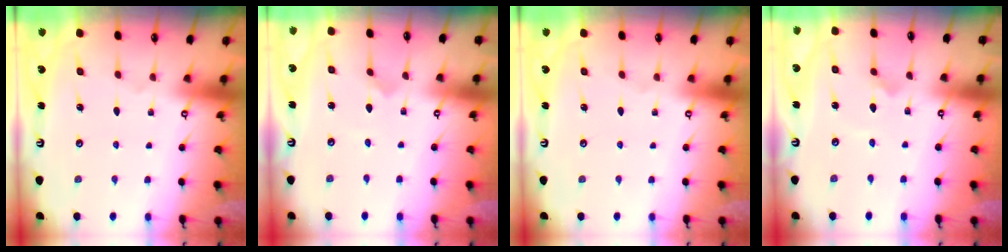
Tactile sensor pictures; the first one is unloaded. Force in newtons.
{"total": 0.0}
{"total": 0.0}
{"total": 2.9, "press": 2.9, "slide": 0.1}